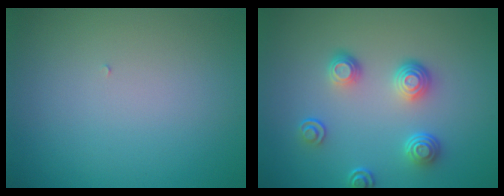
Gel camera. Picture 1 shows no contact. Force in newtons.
{"total": 3.7, "press": 2.9, "slide": 2.3}